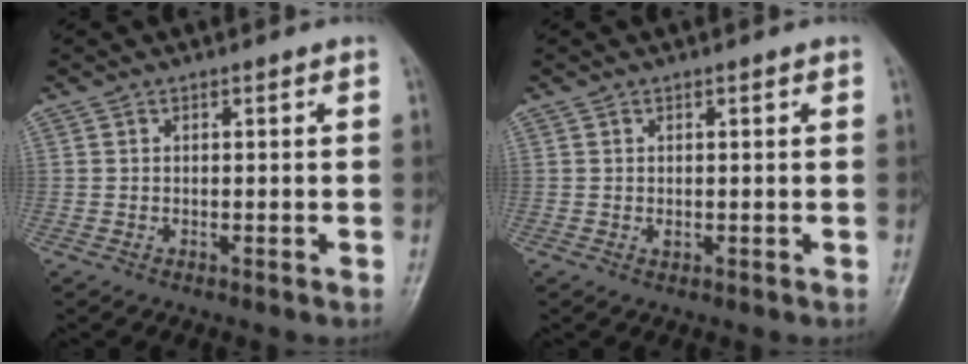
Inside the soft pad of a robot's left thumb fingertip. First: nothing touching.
{"total": 1.1, "force": [0.1, 0.6, 0.9], "torque": [-0.010, 0.000, 0.004]}